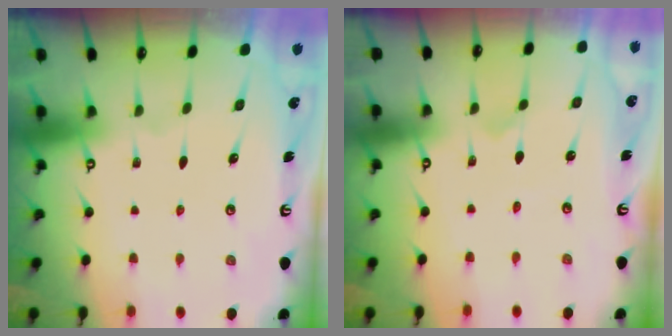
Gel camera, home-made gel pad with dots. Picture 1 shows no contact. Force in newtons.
{"total": 0.0}